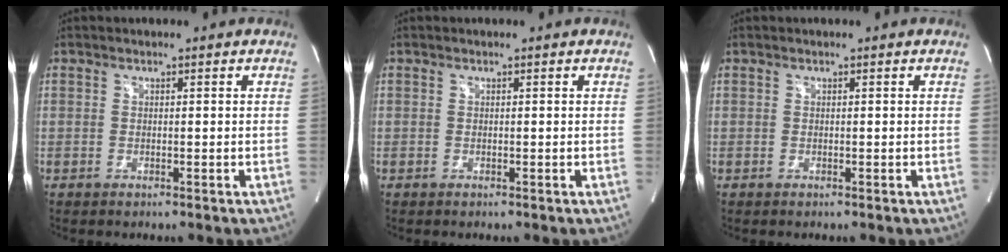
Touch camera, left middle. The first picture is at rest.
{"total": 0.0}
{"total": 0.0}